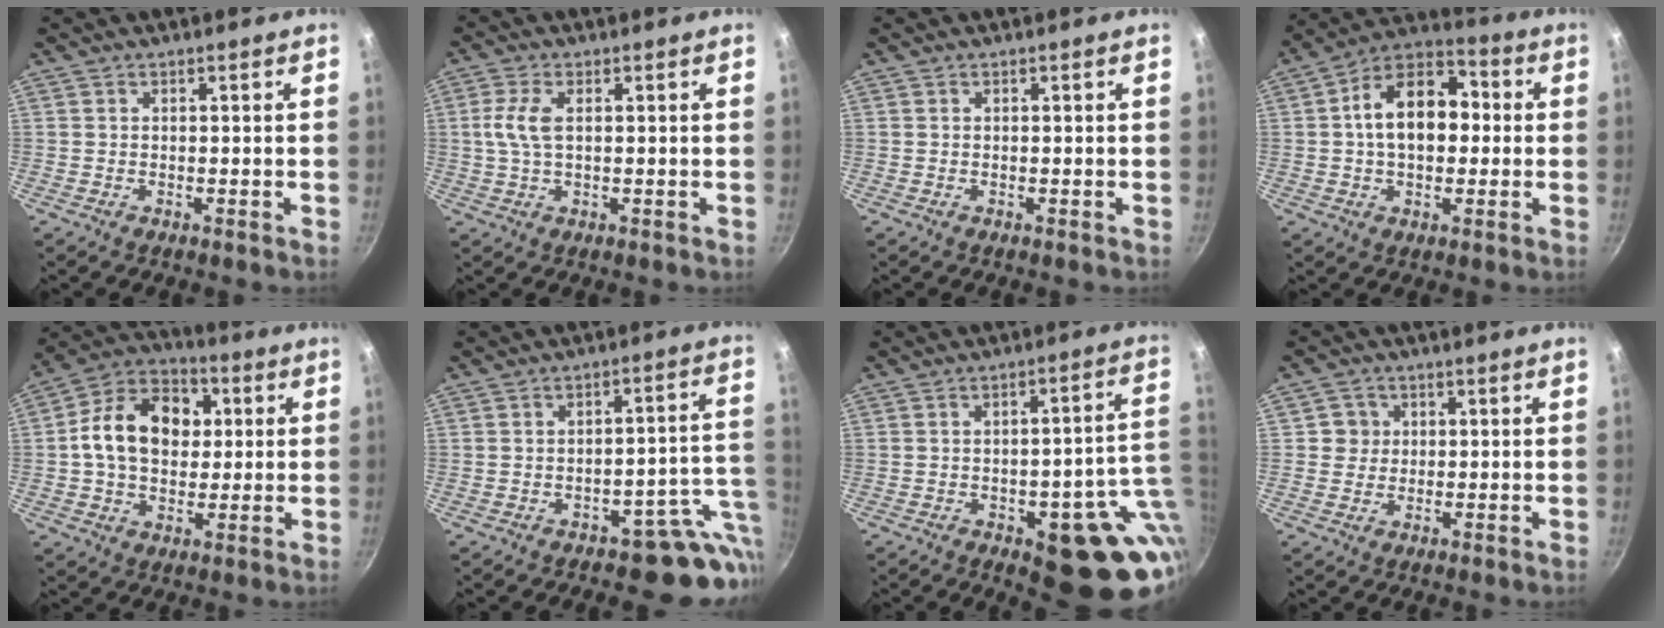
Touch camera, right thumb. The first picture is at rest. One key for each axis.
{"total": 5.0, "fx": 0.8, "fy": 2.3, "fz": 4.4, "tx": -0.100, "ty": 0.007, "tz": 0.013}
{"total": 0.0}
{"total": 15.0, "fx": 0.9, "fy": 9.9, "fz": 11.2, "tx": -0.137, "ty": 0.035, "tz": -0.003}
{"total": 16.1, "fx": 2.0, "fy": 12.0, "fz": 10.5, "tx": -0.146, "ty": 0.021, "tz": 0.016}
{"total": 10.1, "fx": -4.4, "fy": 5.9, "fz": 6.8, "tx": -0.015, "ty": 0.039, "tz": -0.056}
{"total": 16.8, "fx": -3.5, "fy": 7.2, "fz": 14.8, "tx": -0.117, "ty": 0.016, "tz": -0.041}
{"total": 3.5, "fx": 0.5, "fy": 3.4, "fz": 0.5, "tx": 0.019, "ty": 0.006, "tz": 0.002}